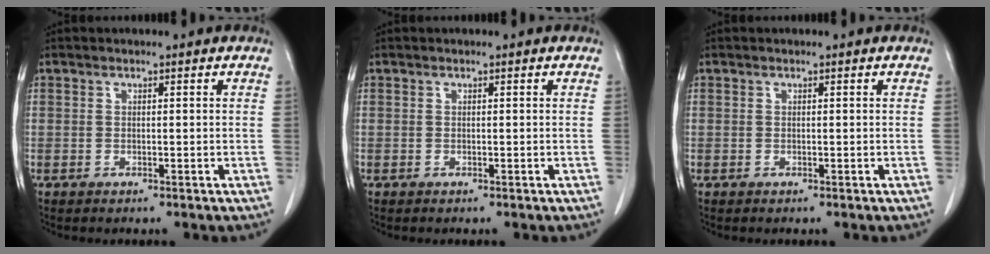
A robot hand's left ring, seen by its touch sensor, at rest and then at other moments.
{"total": 0.0}
{"total": 0.0}